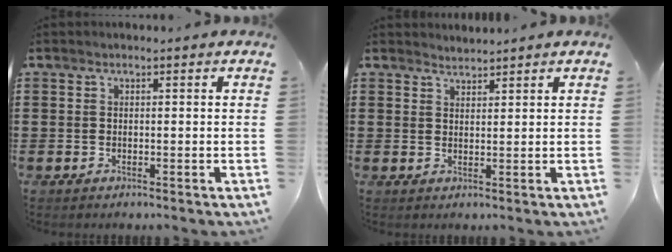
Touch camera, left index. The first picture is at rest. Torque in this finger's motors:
{"motor_torque": [0.04, 0.00, -0.05, -0.02]}